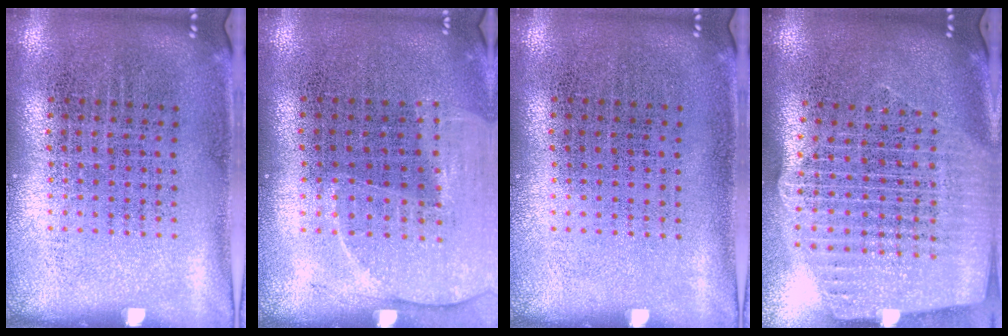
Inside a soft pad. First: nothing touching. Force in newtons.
{"total": 1.3, "press": 1.3, "slide": 0.3}
{"total": 0.0}
{"total": 2.6, "press": 2.2, "slide": 1.3}